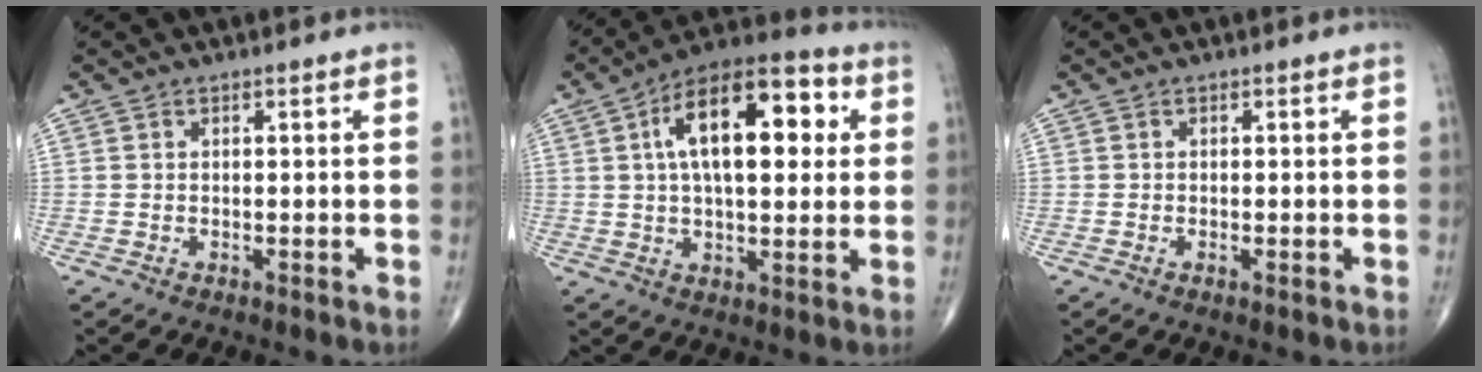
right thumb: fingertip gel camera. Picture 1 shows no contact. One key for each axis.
{"total": 18.8, "fx": 4.4, "fy": 8.8, "fz": 15.9, "tx": -0.225, "ty": 0.018, "tz": 0.059}
{"total": 0.6, "fx": -0.3, "fy": 0.0, "fz": 0.5, "tx": -0.011, "ty": -0.002, "tz": -0.006}